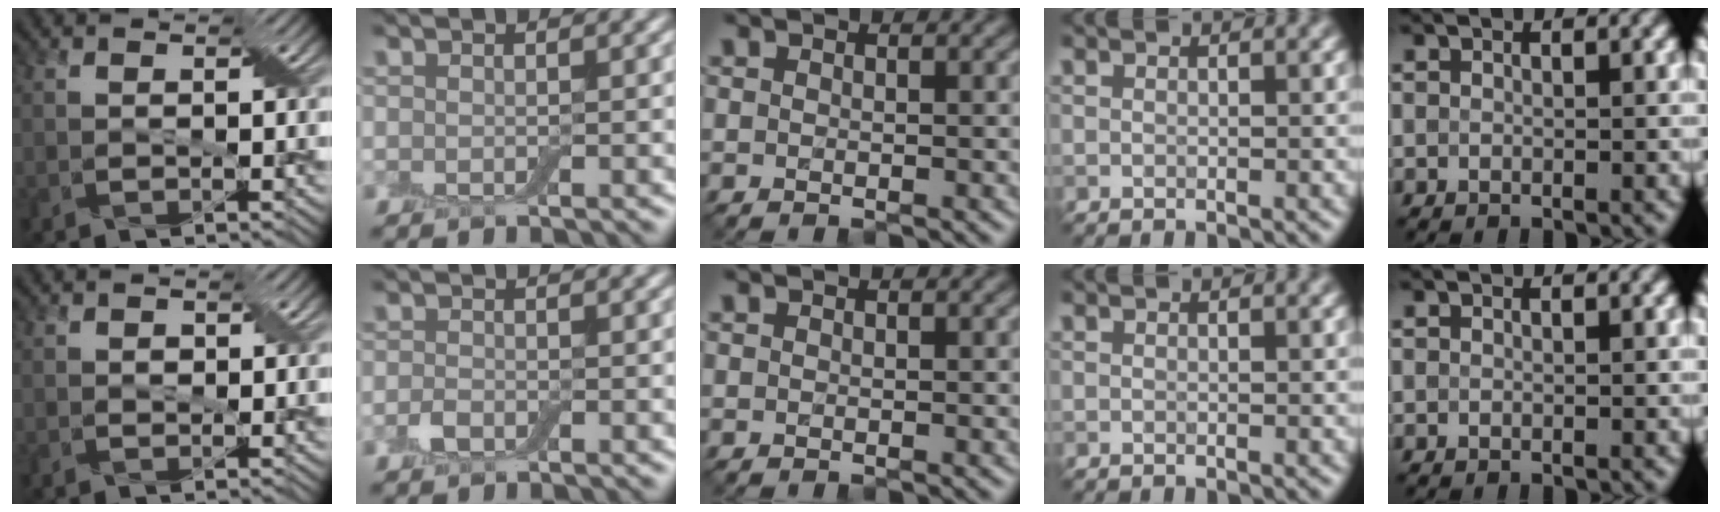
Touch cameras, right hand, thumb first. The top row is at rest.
{"thumb": {"total": 0.7, "force": [0.0, 0.7, 0.3], "torque": [-0.004, -0.004, -0.002]}, "index": {"total": 1.1, "force": [-0.6, 0.7, 0.7], "torque": [-0.016, 0.000, -0.014]}}